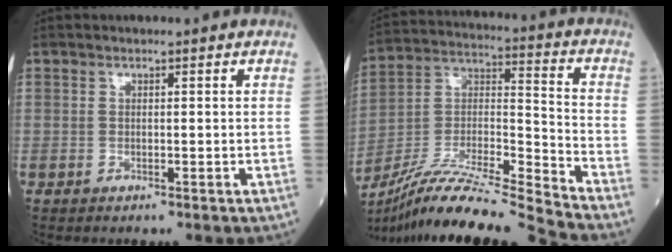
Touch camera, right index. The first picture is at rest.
{"total": 19.9, "force": [-18.1, -2.0, 8.2], "torque": [-0.162, -0.003, -0.326]}